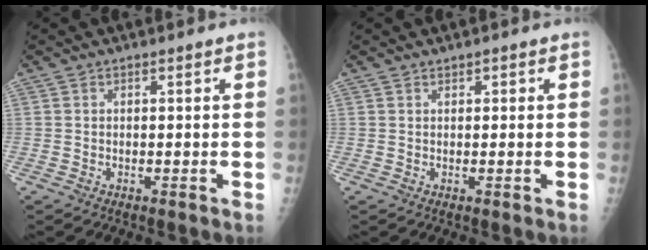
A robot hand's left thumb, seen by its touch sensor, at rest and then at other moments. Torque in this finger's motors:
{"motor_torque": [0.19, -0.06, -0.20, -0.02, 0.02]}